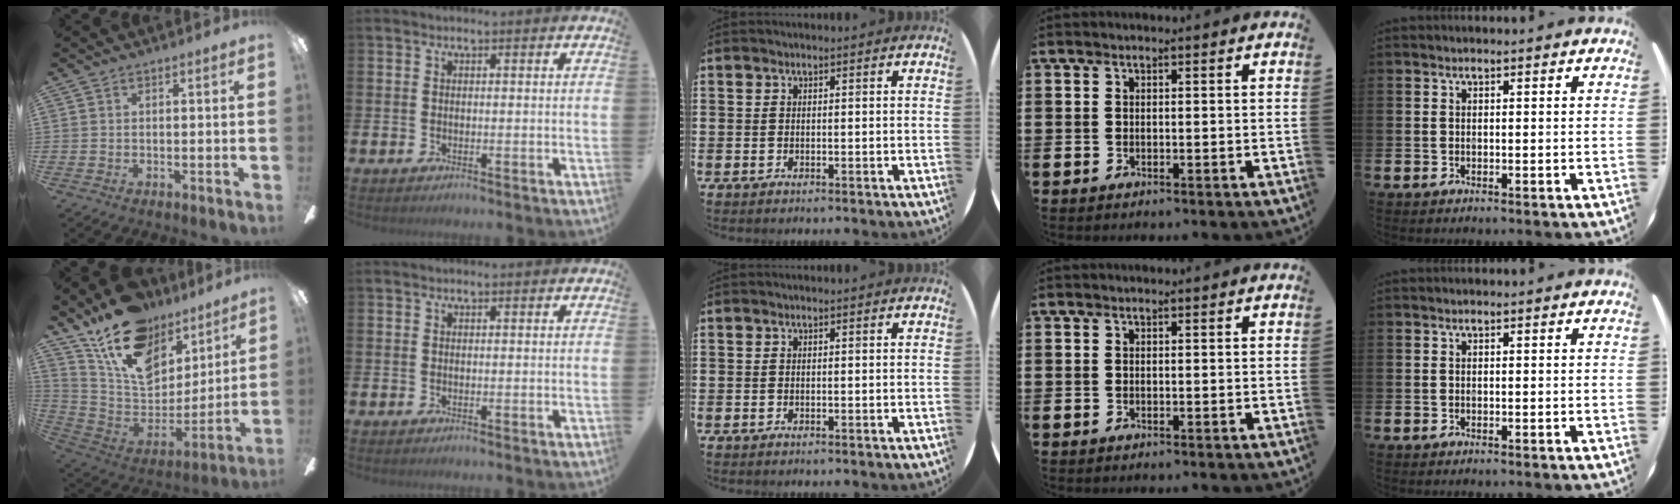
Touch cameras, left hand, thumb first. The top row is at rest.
{"thumb": {"total": 19.6, "force": [12.7, 11.3, 9.8], "torque": [-0.177, -0.076, 0.233]}}